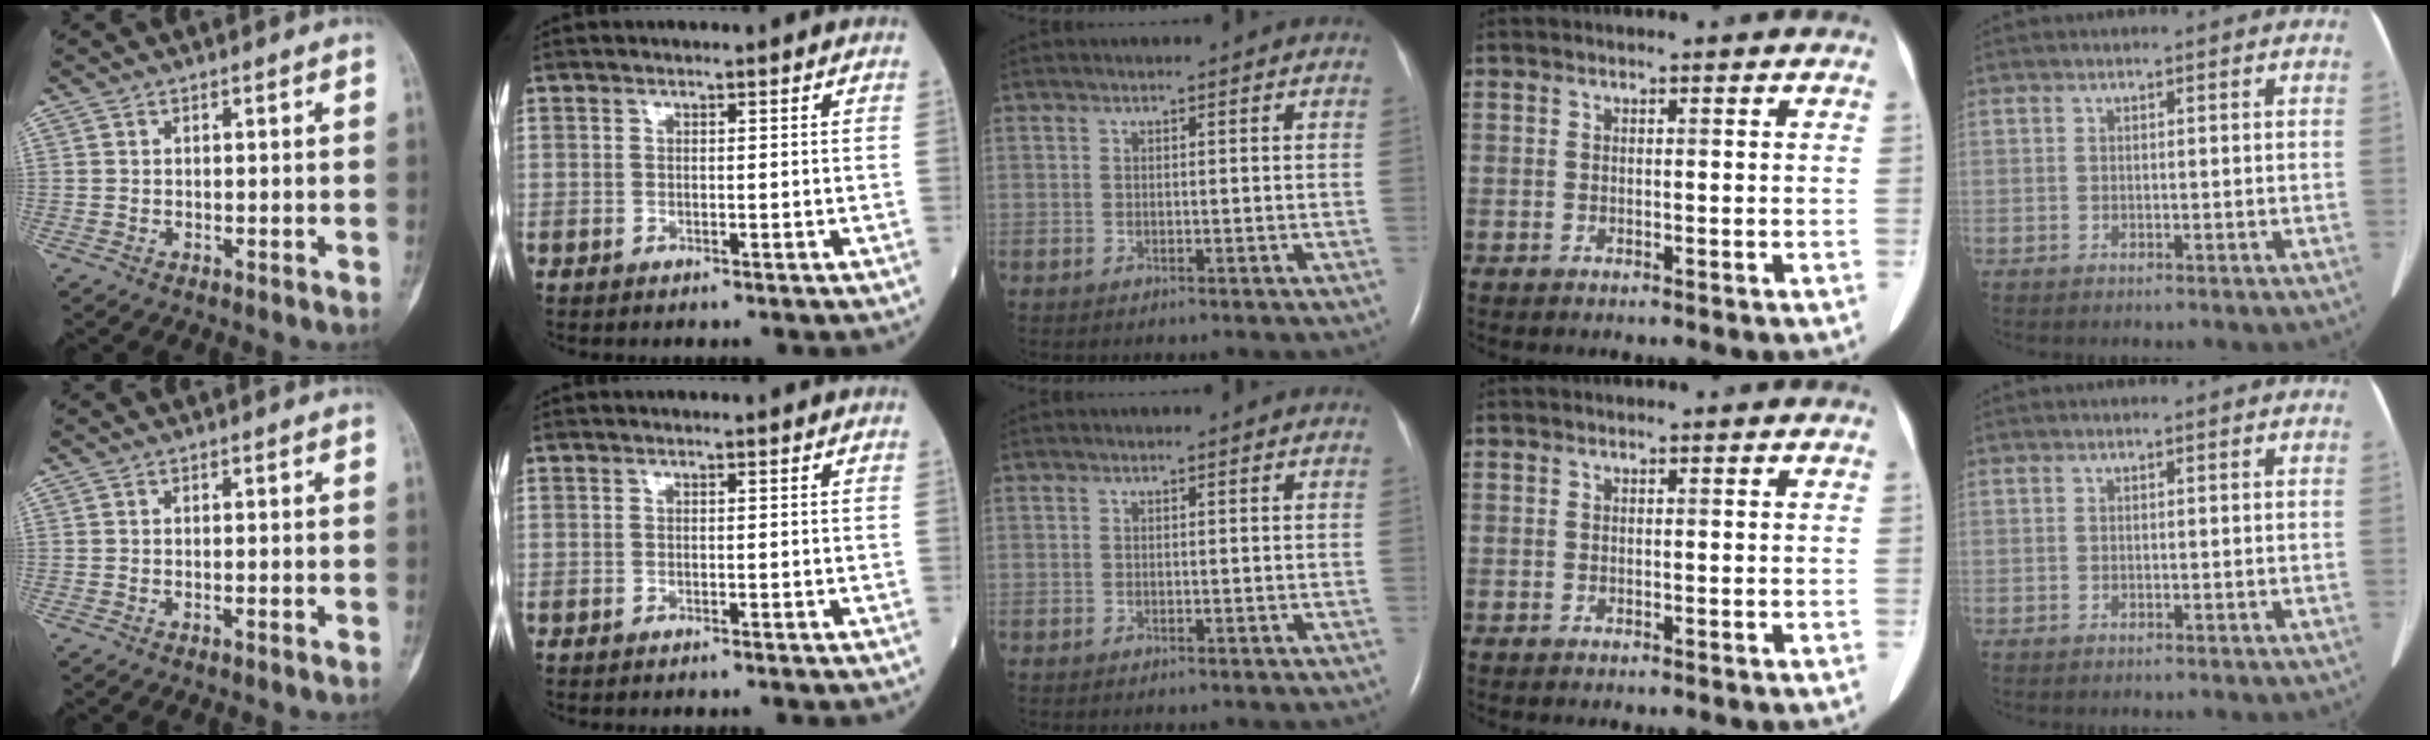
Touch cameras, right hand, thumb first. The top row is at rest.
{"thumb": {"total": 0.6, "force": [-0.3, 0.0, 0.5], "torque": [-0.010, 0.003, -0.002]}, "index": {"total": 1.1, "force": [-1.0, -0.1, 0.4], "torque": [-0.006, 0.000, -0.012]}}